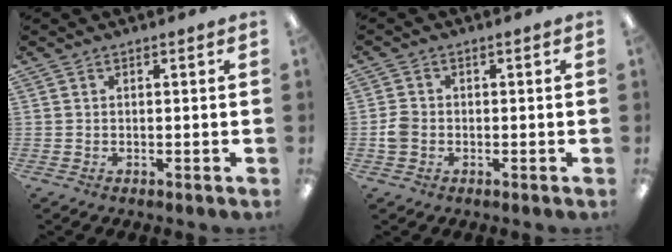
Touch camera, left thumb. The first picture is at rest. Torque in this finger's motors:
{"motor_torque": [-0.29, 0.39, 0.46, 0.04, 0.04]}